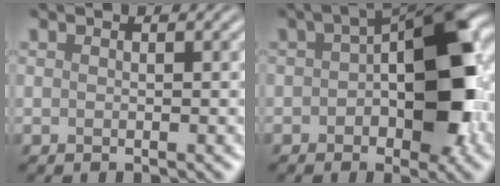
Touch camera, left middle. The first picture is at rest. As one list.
[{"total": 9.2, "force": [-0.9, 4.2, 8.1], "torque": [-0.114, 0.018, -0.008]}]